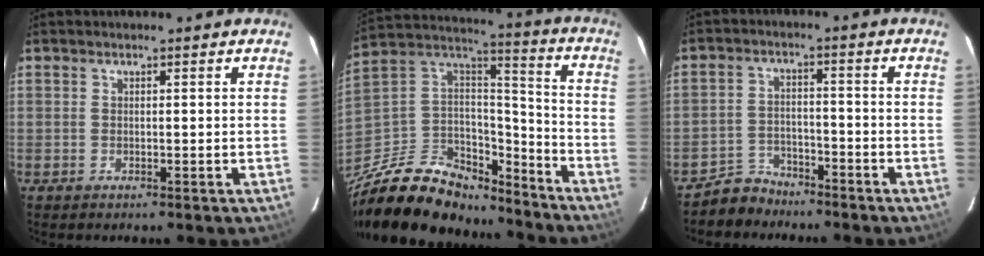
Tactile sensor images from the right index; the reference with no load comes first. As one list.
[{"total": 27.4, "force": [-20.2, 13.1, 13.0], "torque": [-0.284, 0.035, -0.320]}, {"total": 5.6, "force": [-4.9, 2.7, 0.1], "torque": [-0.014, 0.016, -0.085]}]